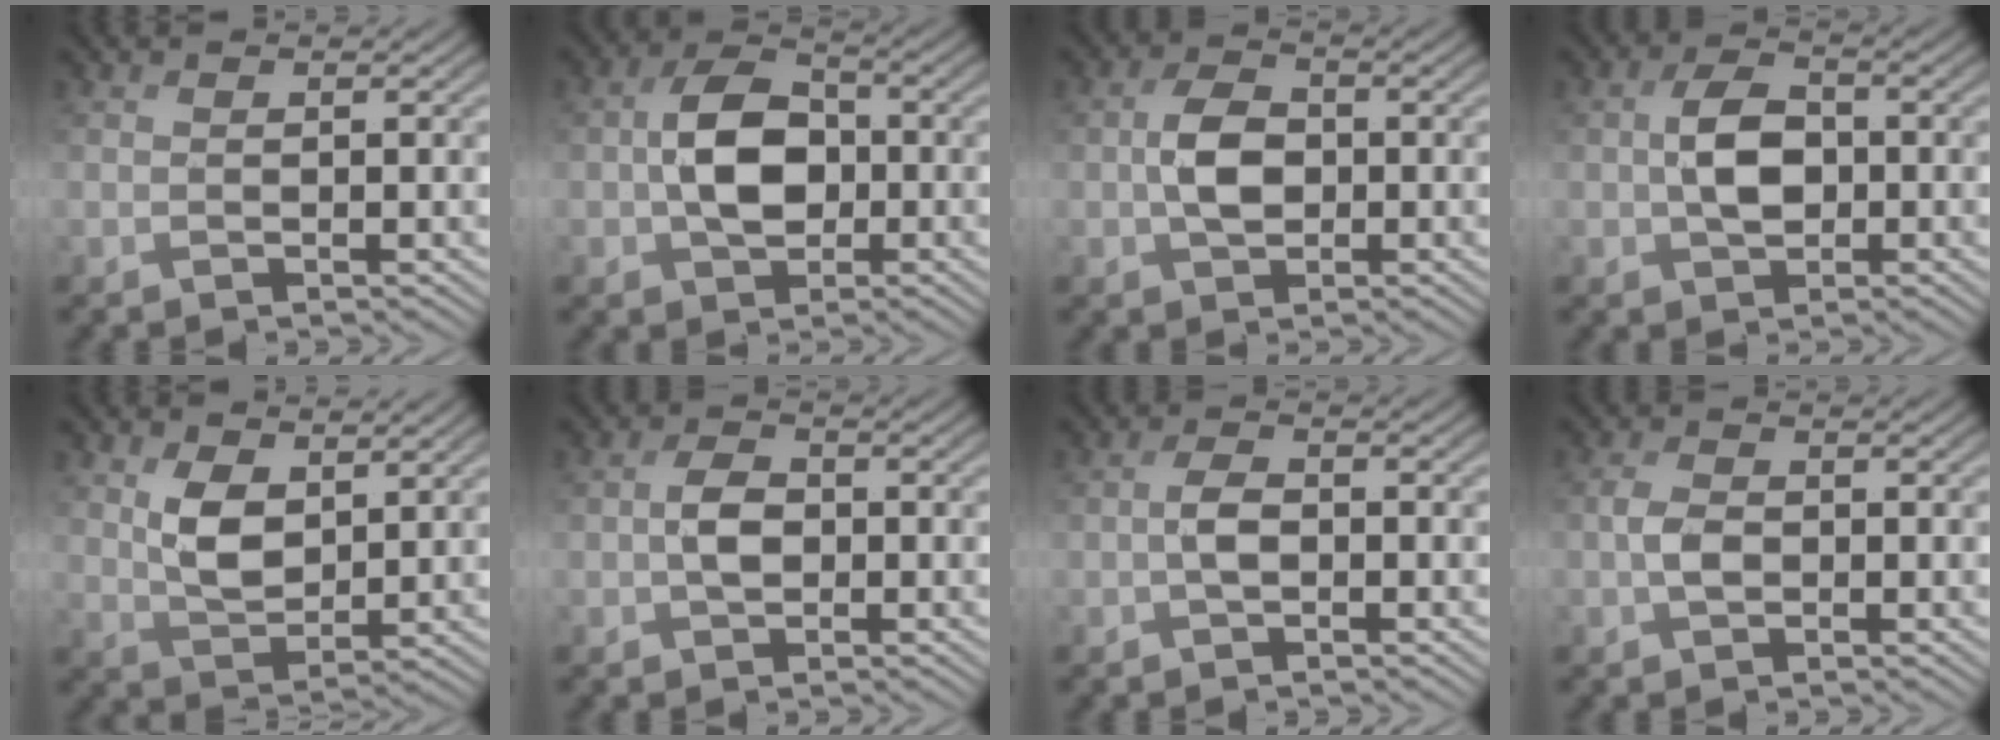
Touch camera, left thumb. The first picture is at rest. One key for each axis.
{"total": 7.2, "fx": -0.8, "fy": 5.0, "fz": 5.1, "tx": -0.100, "ty": 0.004, "tz": -0.019}
{"total": 4.4, "fx": -0.5, "fy": 3.1, "fz": 3.1, "tx": -0.066, "ty": 0.002, "tz": -0.012}
{"total": 4.9, "fx": -0.4, "fy": 3.3, "fz": 3.6, "tx": -0.072, "ty": 0.003, "tz": -0.010}
{"total": 5.4, "fx": 2.2, "fy": 3.1, "fz": 3.8, "tx": -0.085, "ty": -0.010, "tz": 0.048}
{"total": 3.1, "fx": -0.5, "fy": 2.1, "fz": 2.2, "tx": -0.046, "ty": 0.001, "tz": -0.015}
{"total": 2.3, "fx": -0.7, "fy": 1.2, "fz": 1.9, "tx": -0.038, "ty": 0.005, "tz": -0.018}
{"total": 2.2, "fx": -0.6, "fy": 1.4, "fz": 1.6, "tx": -0.039, "ty": 0.002, "tz": -0.015}